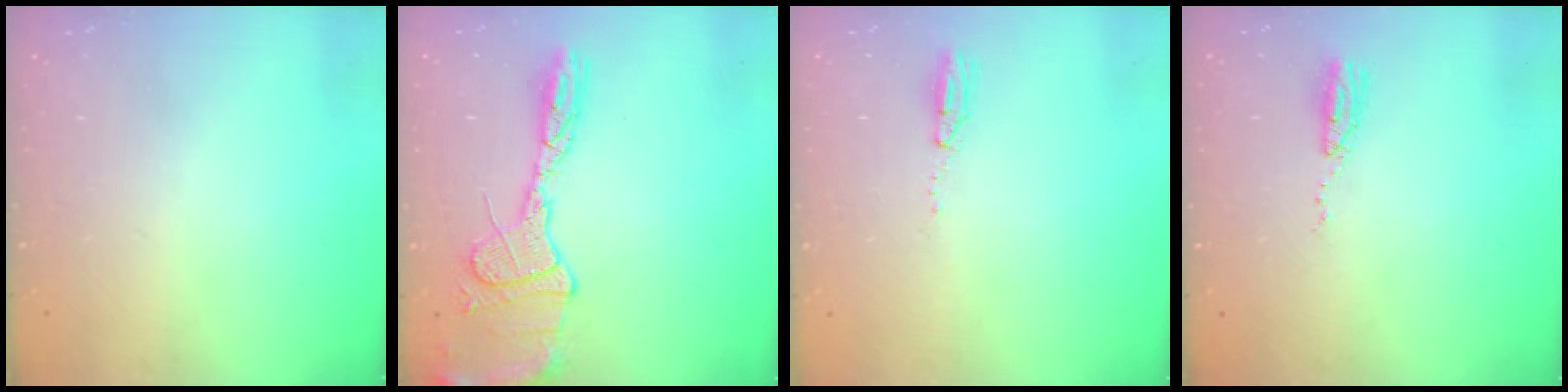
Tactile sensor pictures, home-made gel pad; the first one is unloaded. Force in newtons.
{"total": 15.6, "press": 15.6, "slide": 1.3}
{"total": 14.6, "press": 5.0, "slide": 13.7}
{"total": 5.0, "press": 4.7, "slide": 1.5}